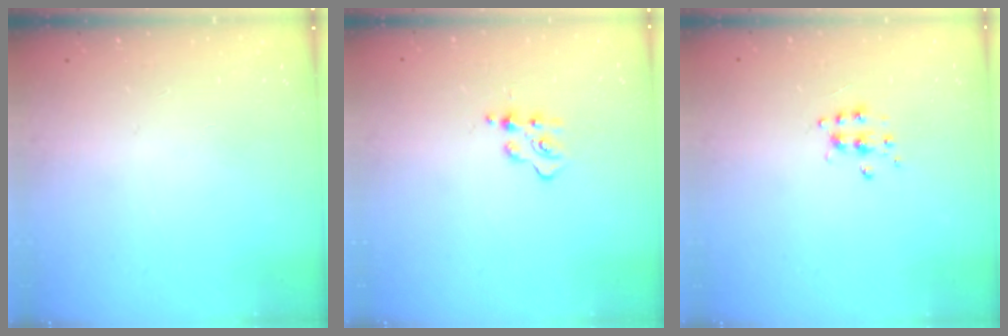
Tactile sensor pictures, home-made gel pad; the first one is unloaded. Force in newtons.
{"total": 5.0, "press": 5.0, "slide": 0.5}
{"total": 5.7, "press": 5.7, "slide": 0.5}